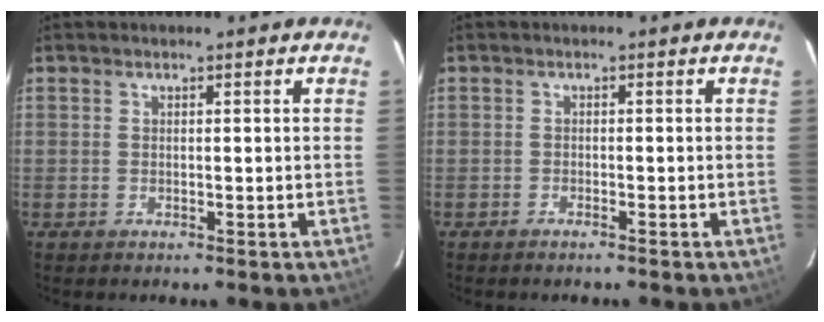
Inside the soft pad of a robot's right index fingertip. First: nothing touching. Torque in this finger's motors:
{"motor_torque": [-0.17, -0.24, -0.02, -0.01]}